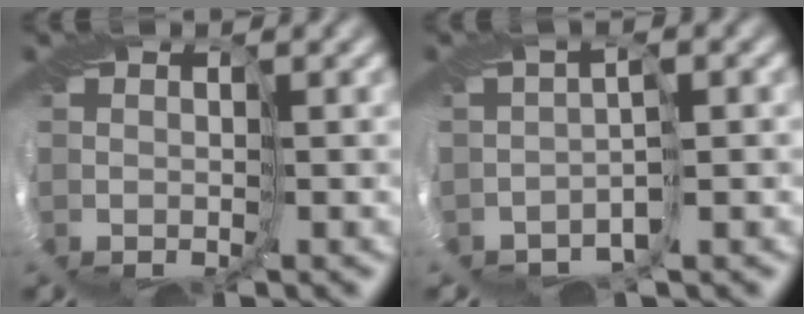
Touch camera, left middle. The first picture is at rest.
{"total": 1.8, "force": [-1.6, -0.7, -0.4], "torque": [0.002, 0.002, -0.031]}